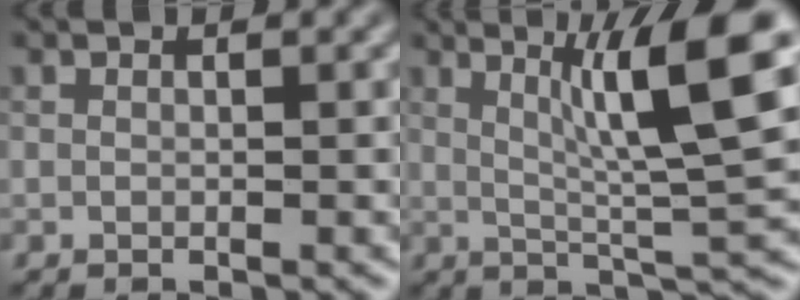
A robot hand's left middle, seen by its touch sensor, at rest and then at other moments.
{"total": 8.9, "force": [2.9, 1.1, 8.3], "torque": [-0.123, 0.007, 0.052]}